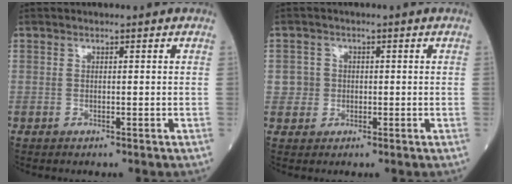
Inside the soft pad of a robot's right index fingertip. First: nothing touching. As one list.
[{"total": 2.5, "force": [0.1, 2.5, 0.0], "torque": [0.008, 0.007, 0.003]}]